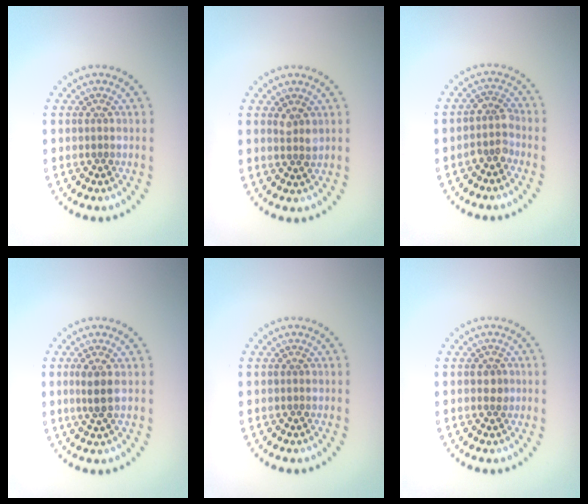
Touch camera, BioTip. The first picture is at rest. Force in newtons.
{"total": 1.1, "press": 1.1, "slide": 0.4}
{"total": 2.1, "press": 1.7, "slide": 1.3}
{"total": 1.9, "press": 1.5, "slide": 1.2}
{"total": 0.0}
{"total": 1.1, "press": 1.1, "slide": 0.2}